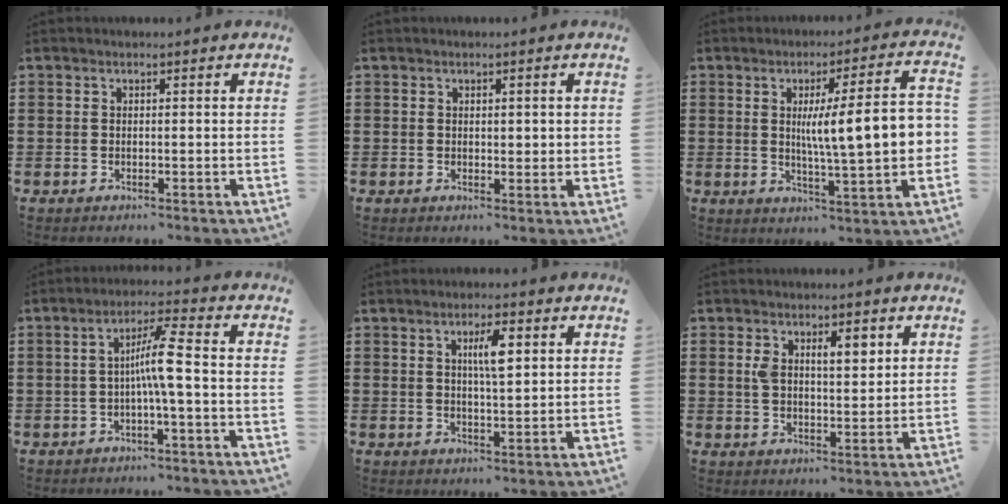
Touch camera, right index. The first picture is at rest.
{"total": 0.8, "force": [0.3, 0.4, 0.6], "torque": [-0.012, 0.005, 0.004]}
{"total": 11.7, "force": [1.1, 1.7, 11.5], "torque": [-0.181, -0.005, 0.010]}
{"total": 6.0, "force": [-0.8, 0.0, 5.9], "torque": [-0.110, 0.000, -0.022]}
{"total": 4.7, "force": [1.5, 1.1, 4.3], "torque": [-0.074, 0.003, 0.018]}
{"total": 4.5, "force": [1.6, 2.0, 3.7], "torque": [-0.064, 0.003, 0.023]}